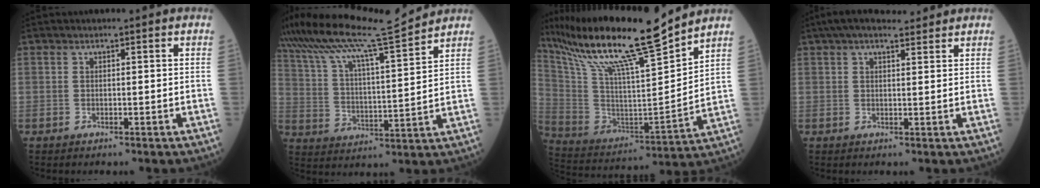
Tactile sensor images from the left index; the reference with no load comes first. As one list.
[{"total": 17.3, "force": [15.2, -0.5, 8.1], "torque": [-0.156, 0.001, 0.256]}, {"total": 21.5, "force": [17.6, 0.5, 12.4], "torque": [-0.235, -0.001, 0.314]}, {"total": 7.1, "force": [5.9, 1.7, 3.6], "torque": [-0.059, 0.035, 0.093]}]